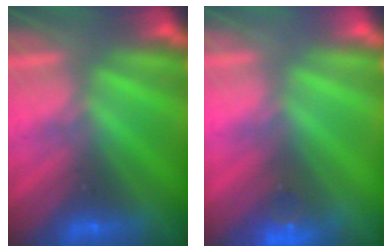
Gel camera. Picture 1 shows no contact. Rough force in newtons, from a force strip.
{"total": 3.0}